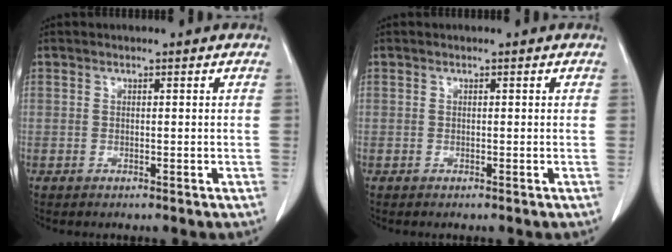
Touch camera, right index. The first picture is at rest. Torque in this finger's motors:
{"motor_torque": [0.02, -0.03, -0.03, -0.01]}